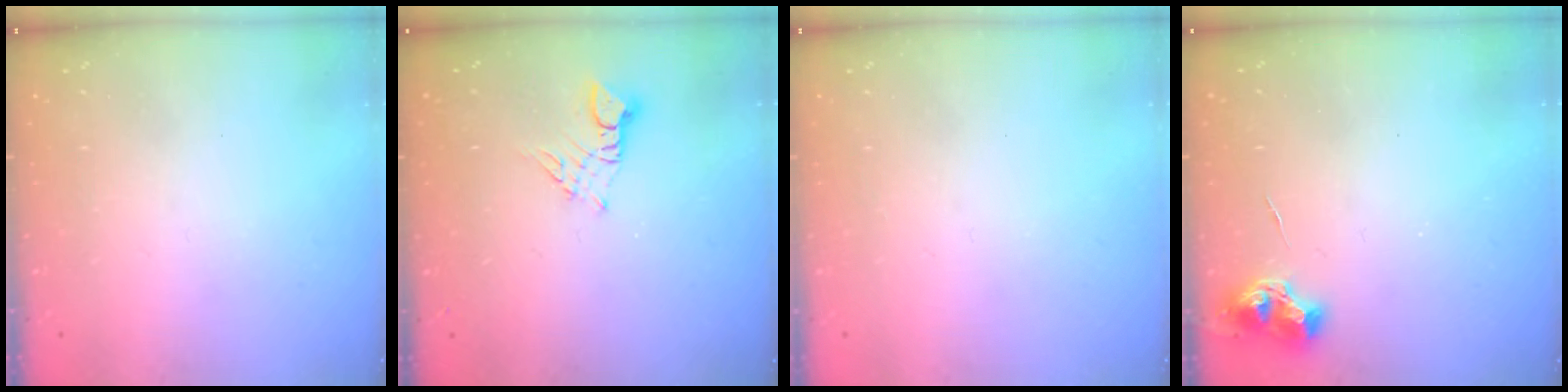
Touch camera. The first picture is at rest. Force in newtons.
{"total": 3.1, "press": 3.1, "slide": 0.3}
{"total": 0.0}
{"total": 8.0, "press": 7.9, "slide": 0.7}